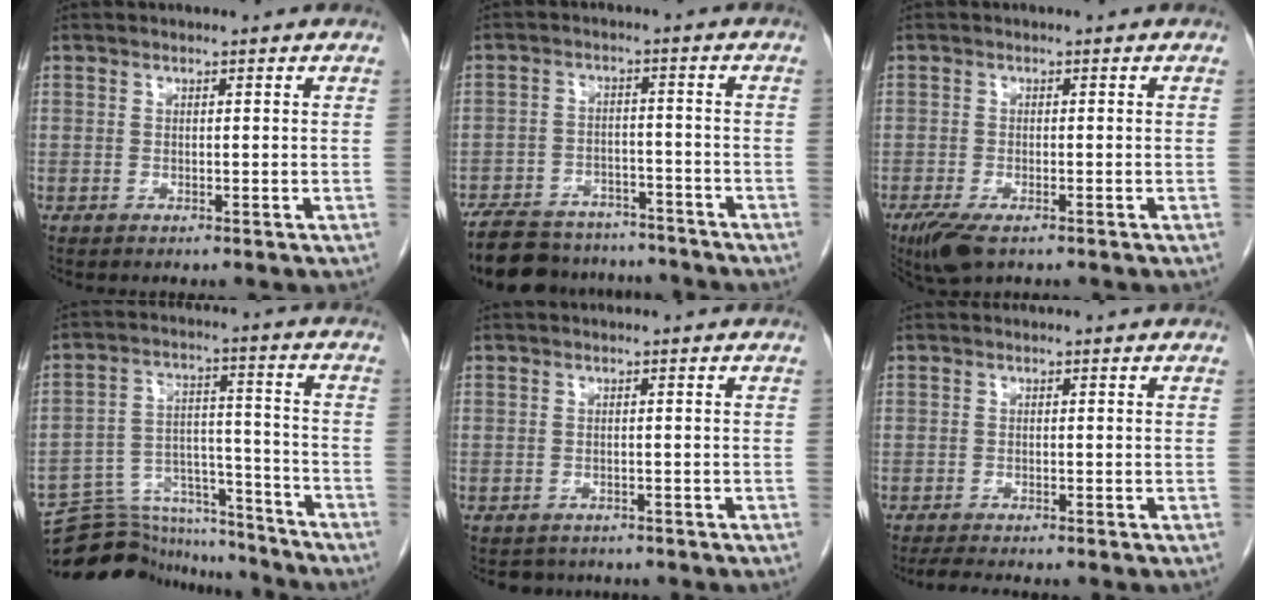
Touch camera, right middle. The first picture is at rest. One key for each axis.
{"total": 15.6, "fx": -13.6, "fy": 5.6, "fz": 5.0, "tx": -0.105, "ty": 0.006, "tz": -0.197}
{"total": 4.9, "fx": -3.2, "fy": 1.5, "fz": 3.4, "tx": -0.070, "ty": -0.012, "tz": -0.054}
{"total": 15.5, "fx": -15.0, "fy": 3.5, "fz": 1.6, "tx": -0.030, "ty": 0.043, "tz": -0.232}
{"total": 2.8, "fx": -2.4, "fy": 1.3, "fz": -0.2, "tx": -0.004, "ty": 0.001, "tz": -0.034}
{"total": 3.4, "fx": -3.0, "fy": 0.1, "fz": 1.6, "tx": -0.030, "ty": -0.012, "tz": -0.047}